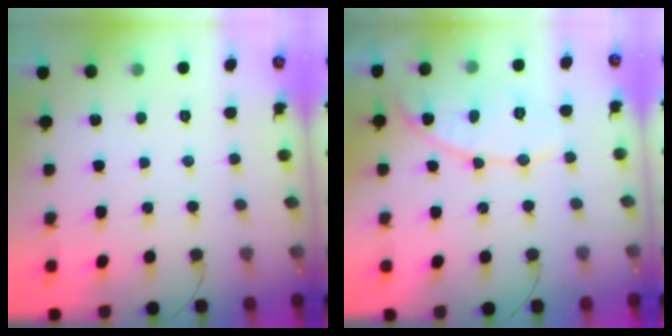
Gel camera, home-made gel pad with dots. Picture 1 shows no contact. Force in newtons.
{"total": 9.3, "press": 9.3, "slide": 0.8}